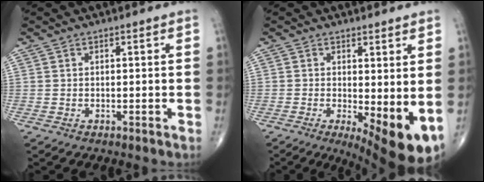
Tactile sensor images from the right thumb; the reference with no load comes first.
{"total": 10.3, "force": [-1.2, 3.3, 9.7], "torque": [-0.134, -0.023, -0.008]}